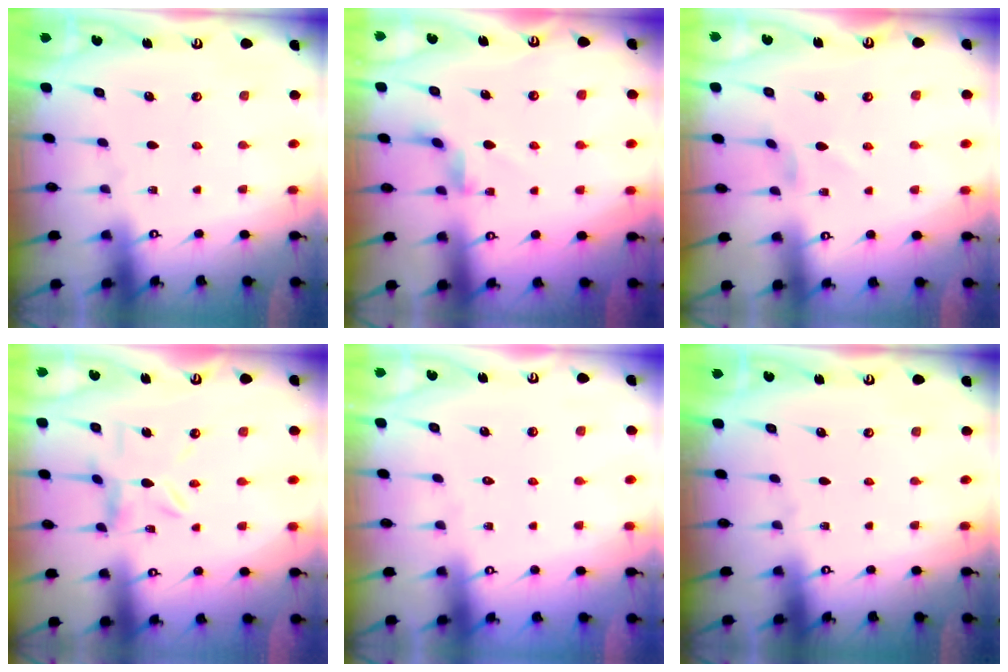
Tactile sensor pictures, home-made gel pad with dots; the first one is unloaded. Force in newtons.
{"total": 2.6, "press": 2.6, "slide": 0.5}
{"total": 1.7, "press": 1.7, "slide": 0.4}
{"total": 6.9, "press": 6.9, "slide": 0.5}
{"total": 1.4, "press": 1.4, "slide": 0.1}
{"total": 0.0}